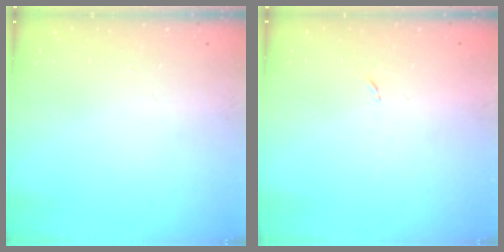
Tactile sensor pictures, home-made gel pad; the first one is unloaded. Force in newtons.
{"total": 3.5, "press": 3.3, "slide": 1.2}